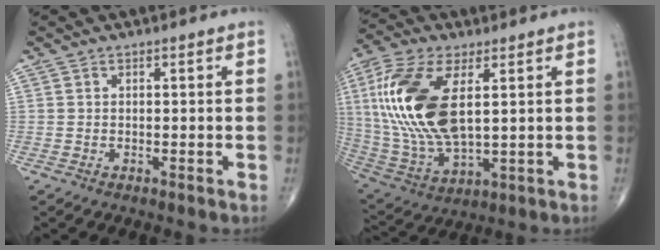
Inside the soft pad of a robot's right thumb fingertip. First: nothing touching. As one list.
[{"total": 20.6, "force": [4.3, 9.8, 17.6], "torque": [-0.382, -0.017, 0.083]}]